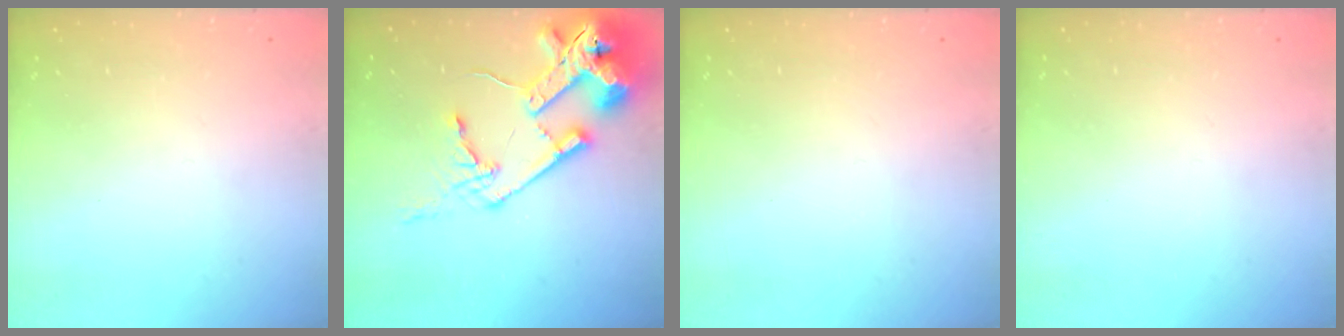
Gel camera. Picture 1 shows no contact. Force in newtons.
{"total": 20.9, "press": 20.8, "slide": 2.5}
{"total": 0.0}
{"total": 0.0}